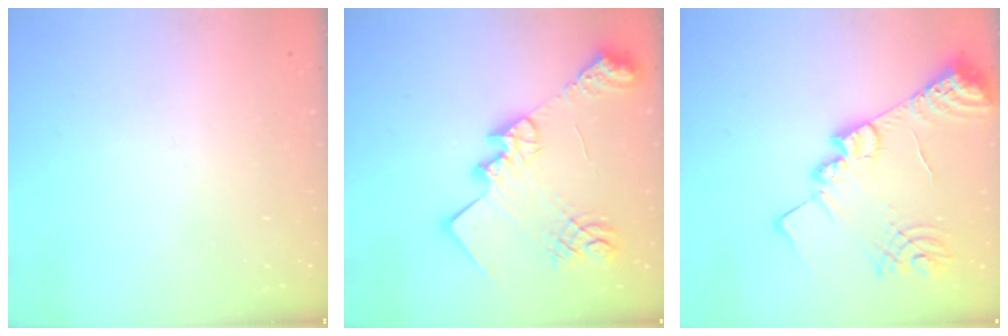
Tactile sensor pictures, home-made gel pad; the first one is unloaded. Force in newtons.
{"total": 24.0, "press": 23.9, "slide": 1.6}
{"total": 18.2, "press": 18.1, "slide": 1.5}